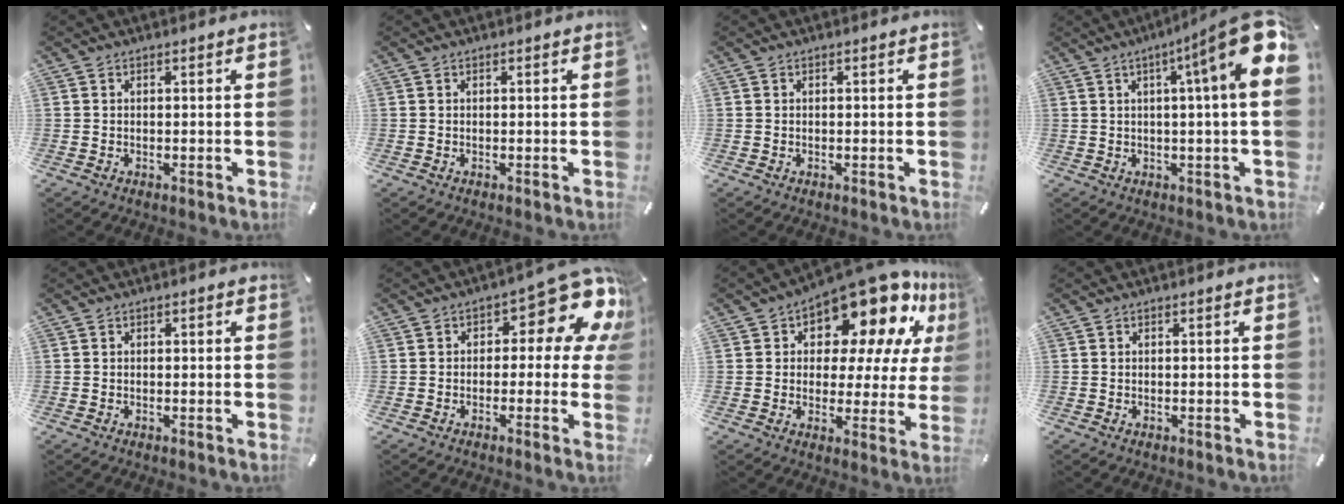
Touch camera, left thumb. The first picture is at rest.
{"total": 0.0}
{"total": 0.0}
{"total": 16.2, "force": [5.5, 0.5, 15.2], "torque": [-0.222, -0.041, 0.067]}
{"total": 0.0}
{"total": 12.5, "force": [5.5, 5.7, 9.7], "torque": [-0.122, -0.044, 0.090]}
{"total": 17.9, "force": [12.1, 8.5, 10.1], "torque": [-0.152, -0.095, 0.205]}
{"total": 0.0}